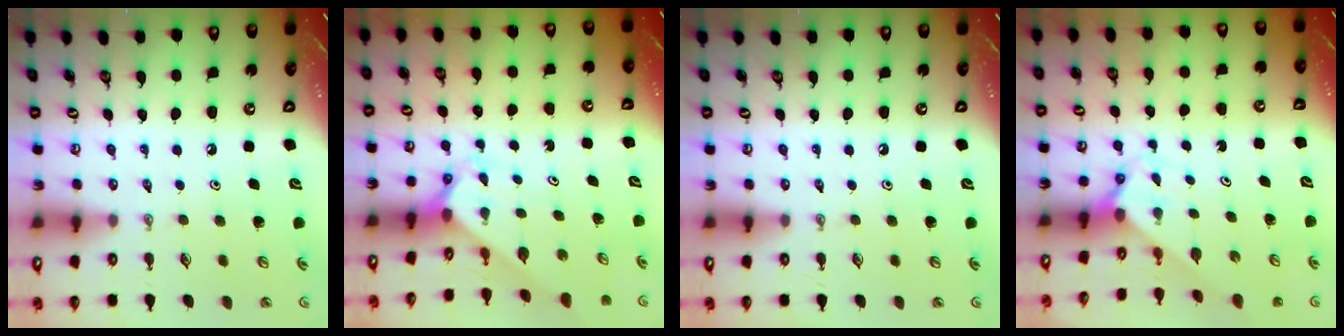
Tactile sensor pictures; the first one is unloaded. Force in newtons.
{"total": 2.2, "press": 2.2, "slide": 0.2}
{"total": 0.0}
{"total": 2.3, "press": 2.2, "slide": 0.2}